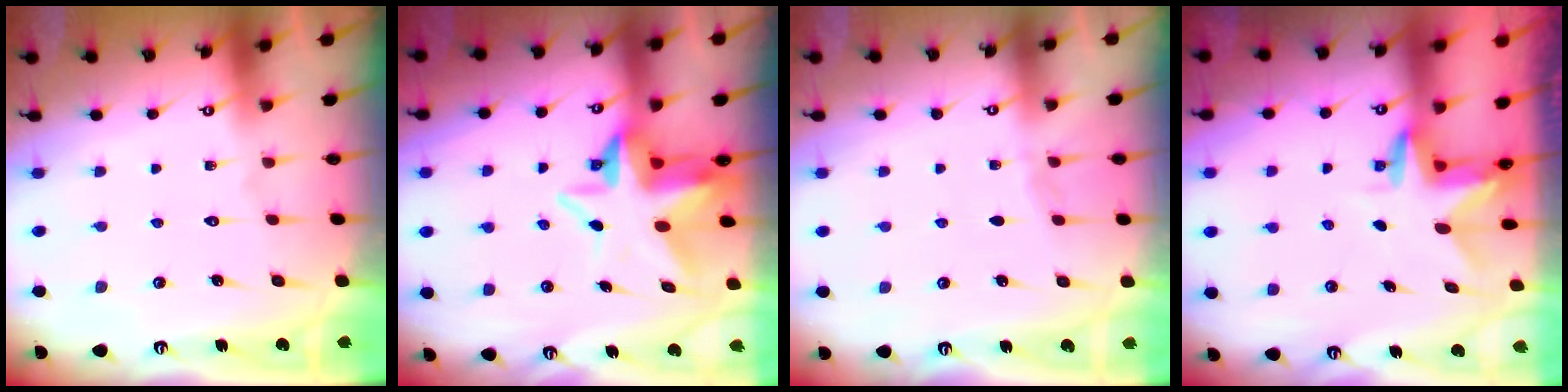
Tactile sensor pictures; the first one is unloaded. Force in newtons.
{"total": 7.7, "press": 7.6, "slide": 1.4}
{"total": 1.0, "press": 1.0, "slide": 0.3}
{"total": 3.1, "press": 3.1, "slide": 0.2}